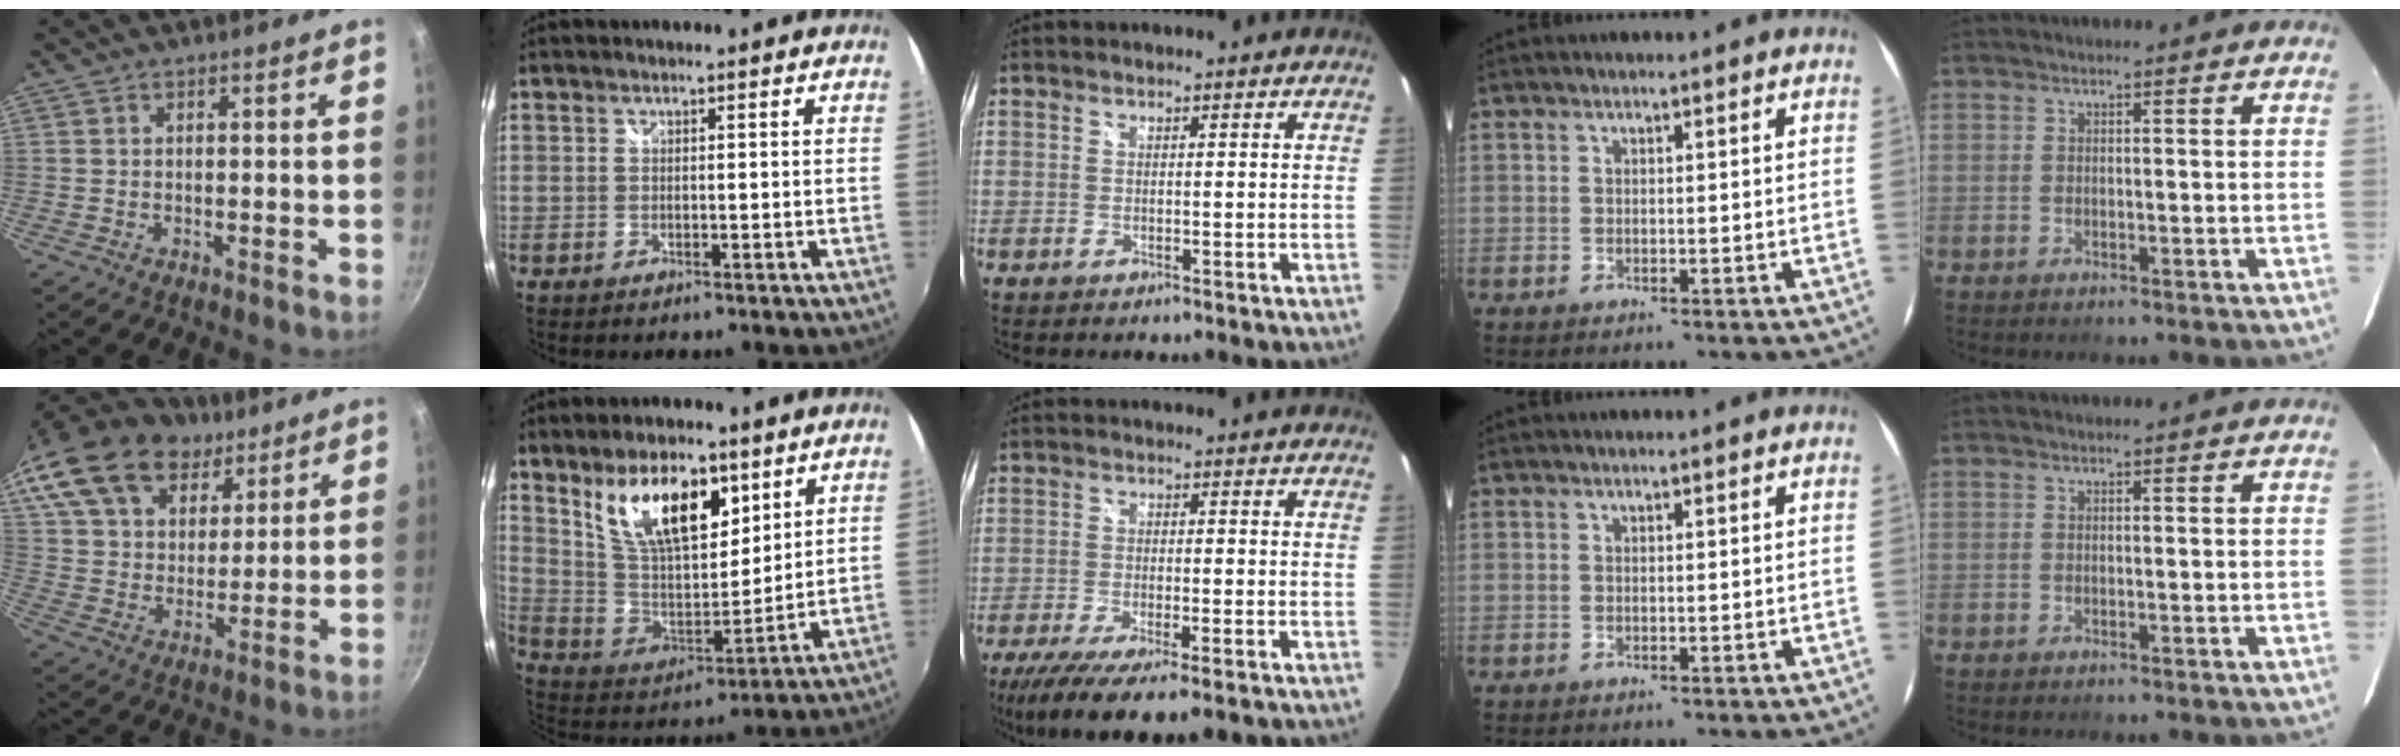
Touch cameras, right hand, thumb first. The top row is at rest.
{"thumb": {"total": 28.5, "force": [18.2, 17.6, 13.1], "torque": [-0.286, 0.009, 0.328]}, "index": {"total": 17.7, "force": [9.6, 8.2, 12.4], "torque": [-0.222, 0.000, 0.185]}, "middle": {"total": 12.0, "force": [-8.7, 2.0, 8.1], "torque": [-0.169, -0.048, -0.142]}}